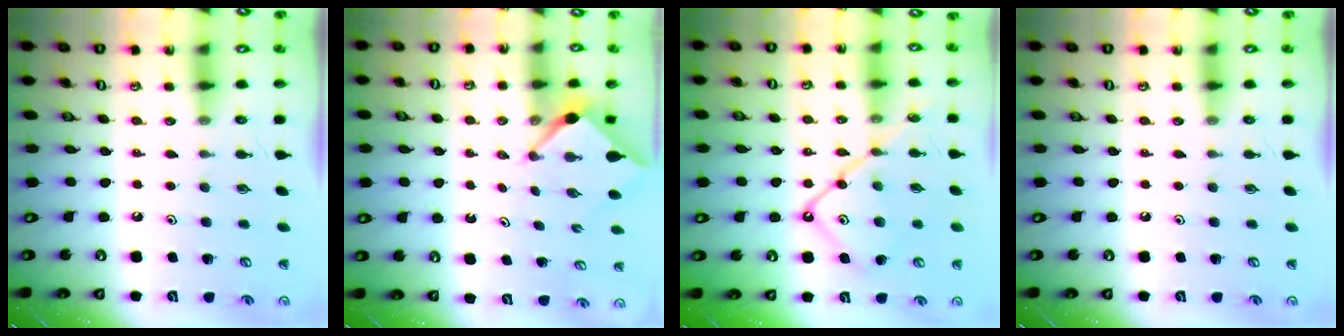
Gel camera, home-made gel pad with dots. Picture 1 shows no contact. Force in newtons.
{"total": 2.6, "press": 2.6, "slide": 0.3}
{"total": 14.4, "press": 14.3, "slide": 1.3}
{"total": 0.0}